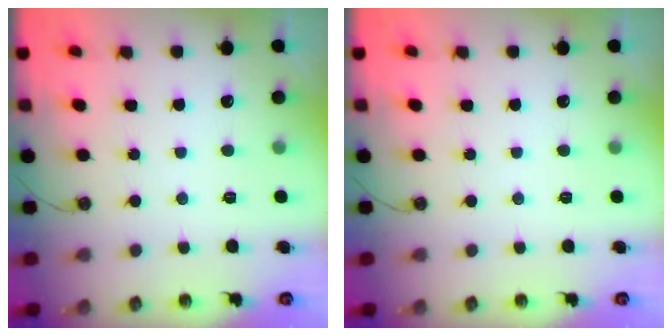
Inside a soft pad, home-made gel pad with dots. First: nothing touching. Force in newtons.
{"total": 0.0}